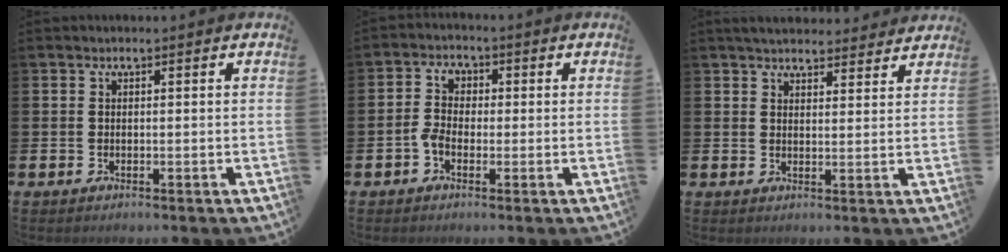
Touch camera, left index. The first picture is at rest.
{"total": 3.6, "force": [-1.0, 2.6, 2.3], "torque": [-0.043, 0.013, -0.019]}
{"total": 4.3, "force": [4.1, 0.8, 0.5], "torque": [-0.015, -0.019, 0.076]}